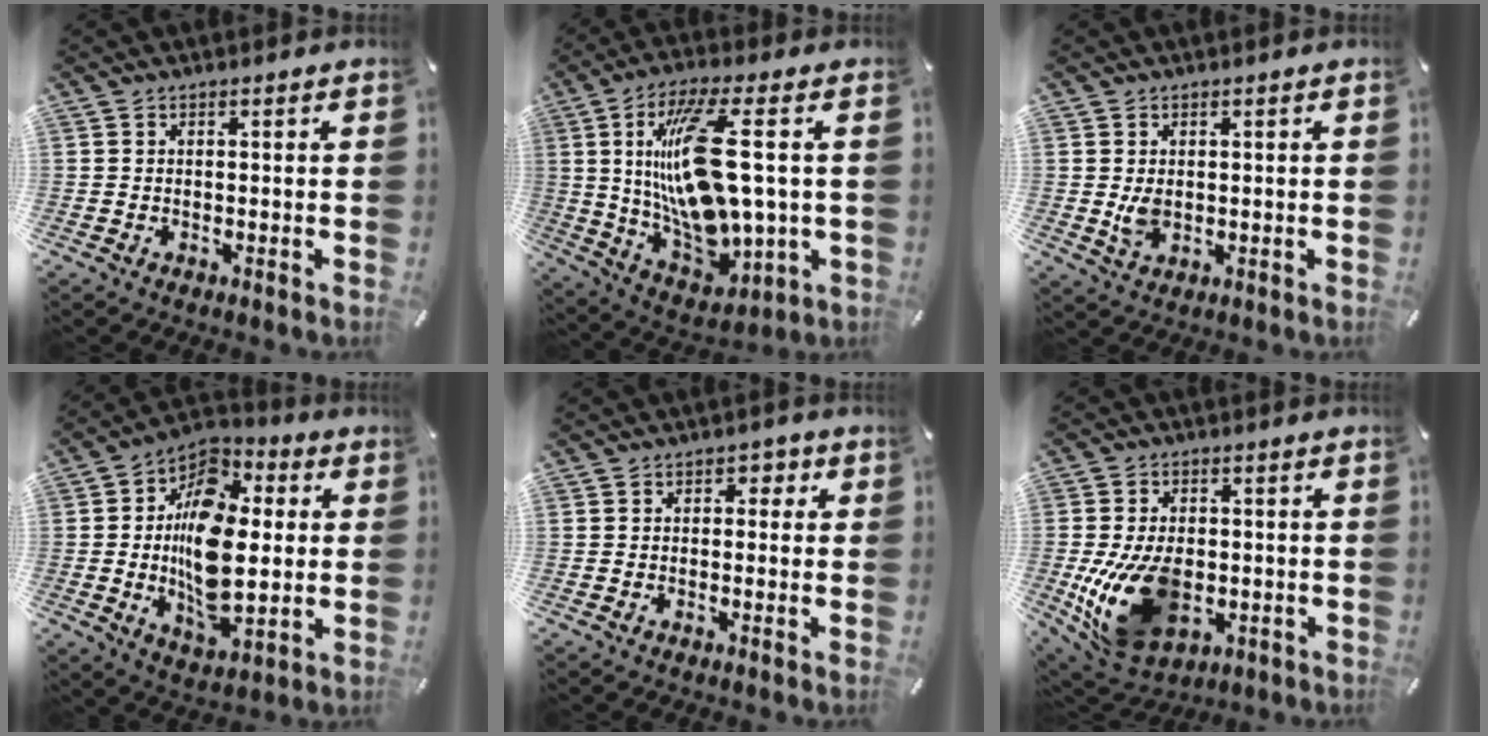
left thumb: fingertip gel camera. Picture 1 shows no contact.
{"total": 21.0, "force": [4.0, 7.2, 19.3], "torque": [-0.410, -0.019, 0.060]}
{"total": 3.7, "force": [0.0, 2.7, 2.6], "torque": [-0.054, -0.004, -0.003]}
{"total": 17.7, "force": [-0.4, 11.1, 13.7], "torque": [-0.268, -0.006, -0.015]}
{"total": 2.2, "force": [-0.3, 1.7, 1.4], "torque": [-0.013, 0.004, -0.014]}
{"total": 16.8, "force": [-3.1, 11.2, 12.2], "torque": [-0.247, -0.003, -0.045]}